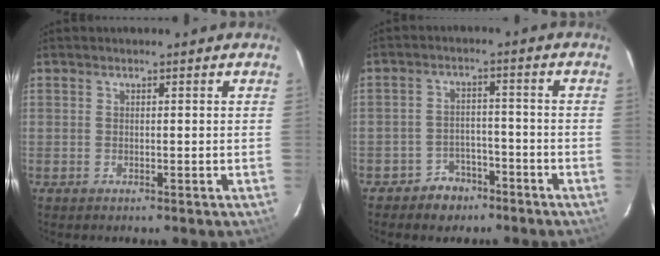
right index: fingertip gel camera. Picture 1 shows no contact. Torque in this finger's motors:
{"motor_torque": [0.50, -0.46, -0.03, -0.03]}